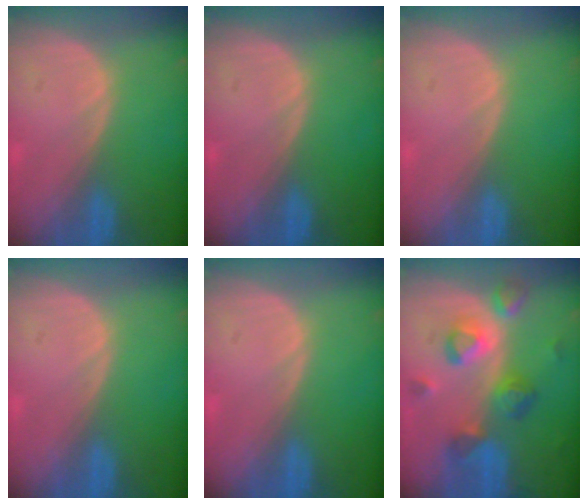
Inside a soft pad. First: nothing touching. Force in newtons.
{"total": 0.0}
{"total": 0.0}
{"total": 0.0}
{"total": 0.0}
{"total": 8.6, "press": 7.9, "slide": 3.3}